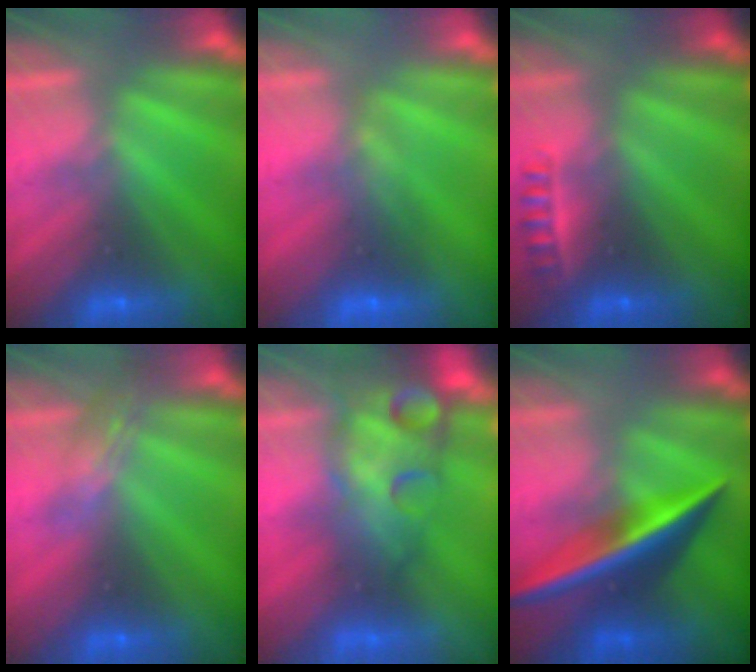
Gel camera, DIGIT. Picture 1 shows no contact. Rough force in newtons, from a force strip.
{"total": 1.6}
{"total": 2.3}
{"total": 2.4}
{"total": 5.8}
{"total": 2.7}